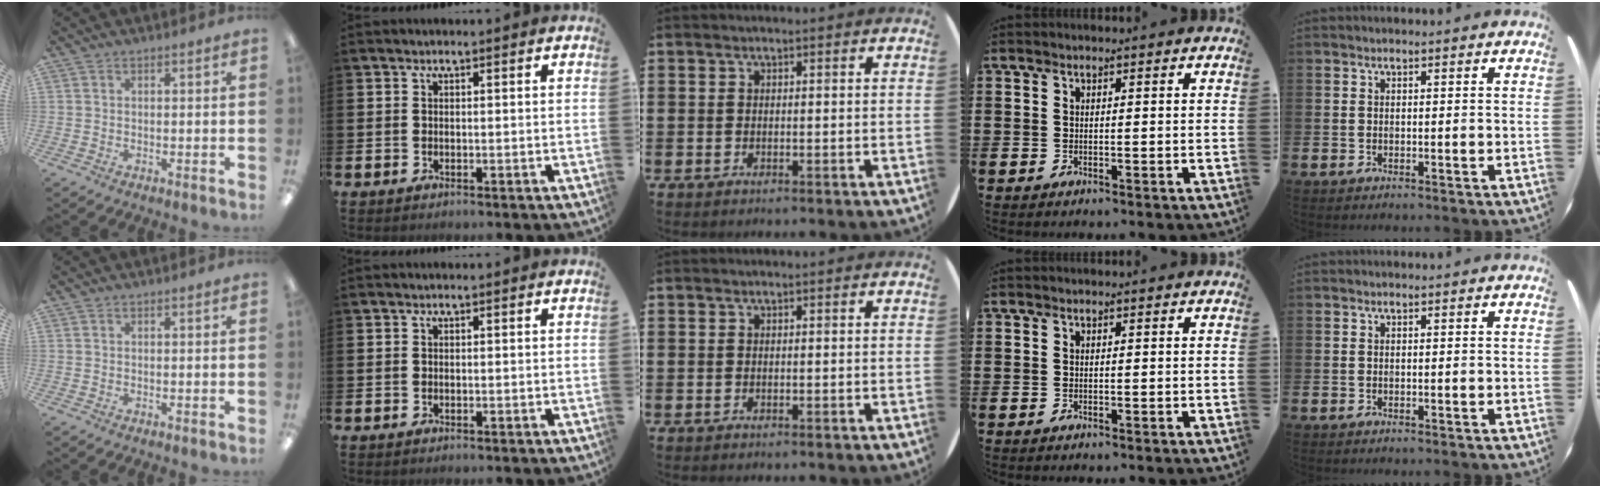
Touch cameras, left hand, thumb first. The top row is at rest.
{}